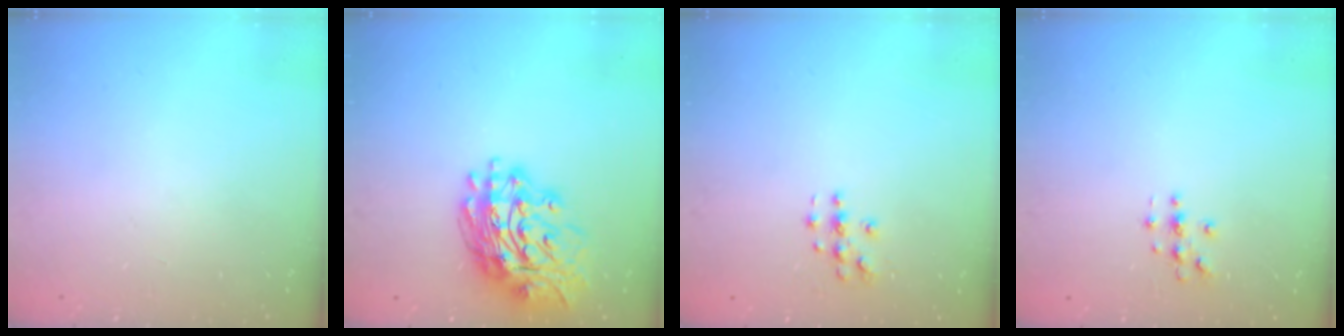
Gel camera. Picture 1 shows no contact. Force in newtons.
{"total": 17.2, "press": 17.1, "slide": 1.9}
{"total": 3.9, "press": 3.9, "slide": 0.5}
{"total": 2.9, "press": 2.9, "slide": 0.3}